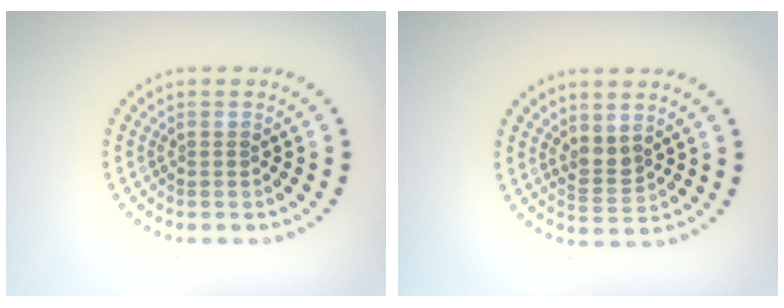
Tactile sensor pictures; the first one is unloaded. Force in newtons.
{"total": 2.0, "press": 1.8, "slide": 1.0}